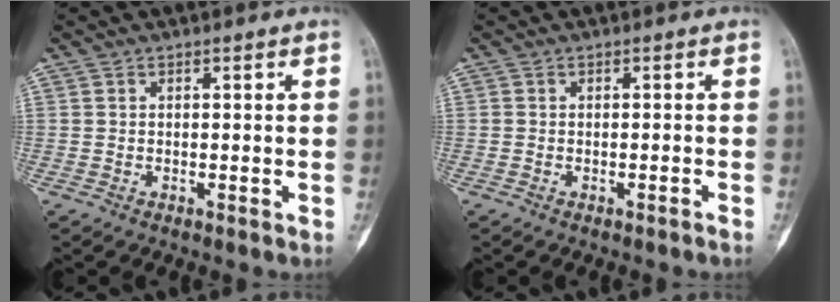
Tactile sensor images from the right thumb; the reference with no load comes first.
{"total": 0.6, "force": [-0.5, -0.3, 0.2], "torque": [-0.012, 0.010, -0.007]}